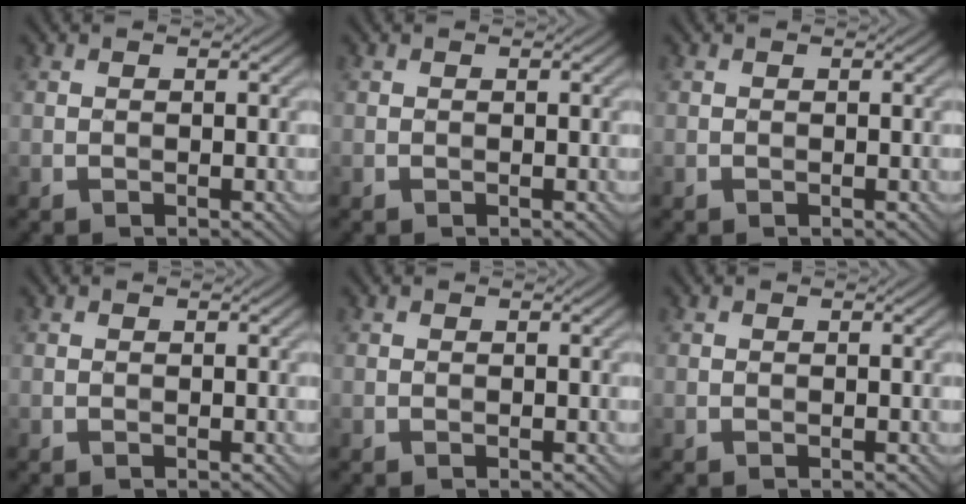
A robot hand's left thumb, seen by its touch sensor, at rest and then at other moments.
{"total": 0.0}
{"total": 0.0}
{"total": 0.0}
{"total": 0.0}
{"total": 0.0}